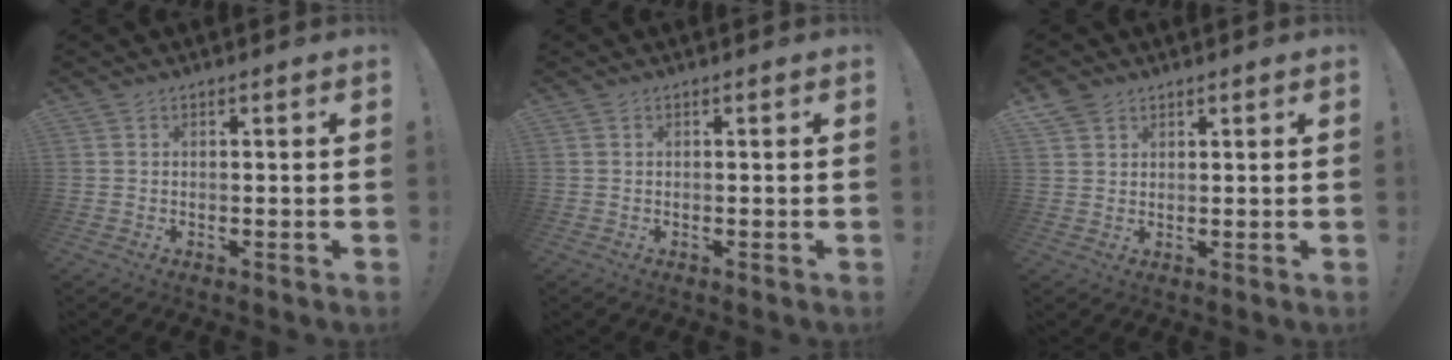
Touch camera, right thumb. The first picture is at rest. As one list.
[{"total": 0.0}, {"total": 3.3, "force": [2.4, 2.1, 0.6], "torque": [-0.004, -0.014, 0.043]}]